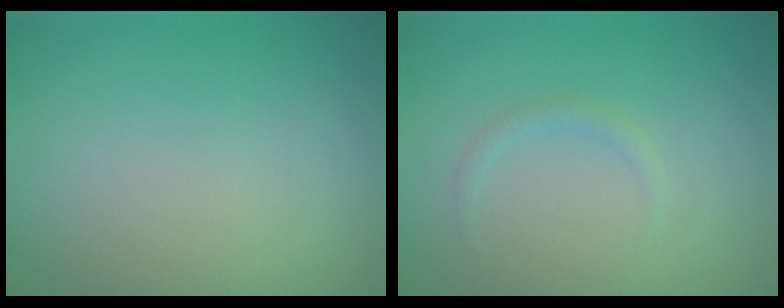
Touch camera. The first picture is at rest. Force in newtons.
{"total": 0.7, "press": 0.7, "slide": 0.1}